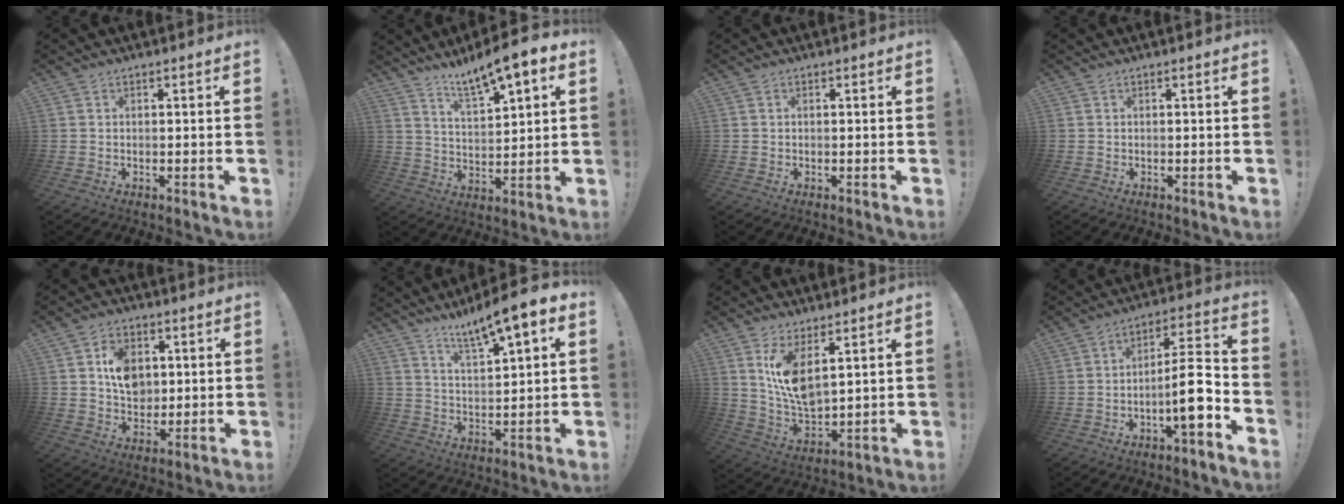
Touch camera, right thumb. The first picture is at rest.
{"total": 10.5, "force": [8.0, 1.8, 6.5], "torque": [-0.109, -0.055, 0.133]}
{"total": 0.0}
{"total": 0.0}
{"total": 9.8, "force": [2.4, 7.9, 5.1], "torque": [-0.072, -0.002, 0.050]}
{"total": 10.1, "force": [7.4, 1.0, 6.8], "torque": [-0.117, -0.051, 0.122]}
{"total": 11.2, "force": [6.1, 4.4, 8.2], "torque": [-0.159, -0.043, 0.112]}
{"total": 11.8, "force": [-4.7, 3.0, 10.4], "torque": [-0.162, 0.027, -0.078]}